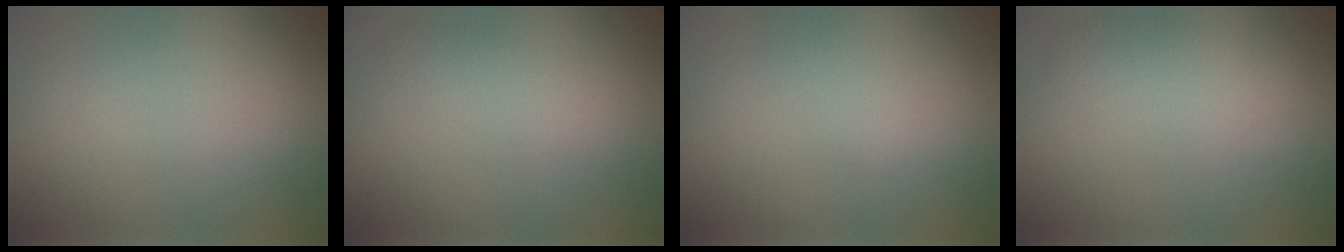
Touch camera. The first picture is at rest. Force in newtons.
{"total": 1.9, "press": 1.9, "slide": 0.1}
{"total": 1.3, "press": 1.3, "slide": 0.1}
{"total": 2.9, "press": 2.9, "slide": 0.1}